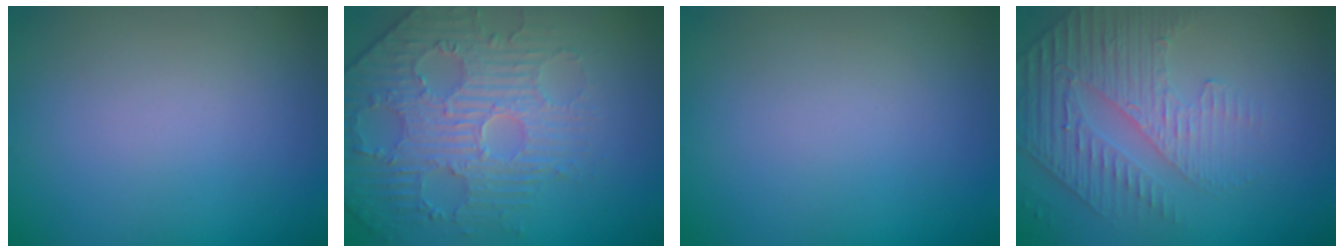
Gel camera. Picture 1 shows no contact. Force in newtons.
{"total": 4.4, "press": 4.3, "slide": 1.2}
{"total": 0.0}
{"total": 4.7, "press": 3.3, "slide": 3.4}